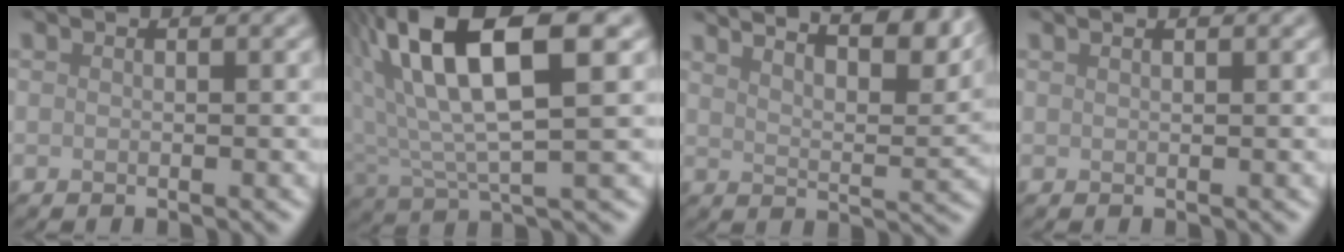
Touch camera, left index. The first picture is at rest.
{"total": 10.6, "force": [4.4, 3.3, 9.1], "torque": [-0.186, 0.019, 0.079]}
{"total": 11.0, "force": [8.6, 2.9, 6.1], "torque": [-0.063, 0.027, 0.082]}
{"total": 1.0, "force": [0.8, 0.3, 0.5], "torque": [-0.004, -0.003, 0.006]}